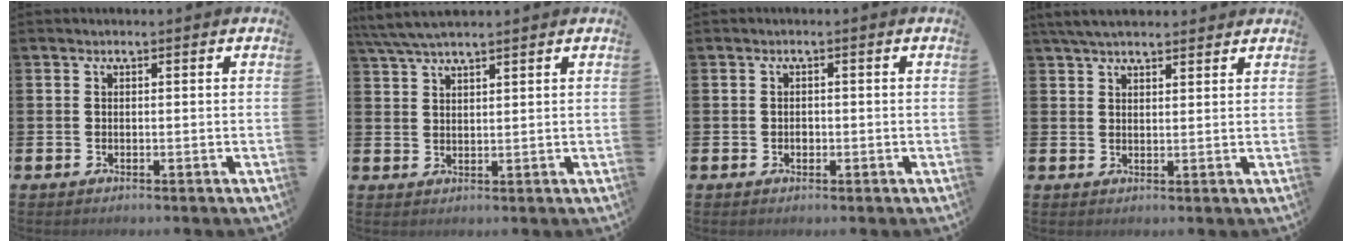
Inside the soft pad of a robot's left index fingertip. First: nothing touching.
{"total": 4.4, "force": [3.9, 0.6, 2.1], "torque": [-0.054, -0.004, 0.073]}
{"total": 0.9, "force": [-0.1, 0.7, 0.5], "torque": [-0.009, 0.003, -0.003]}
{"total": 4.4, "force": [3.9, 1.1, 1.6], "torque": [-0.038, -0.006, 0.073]}